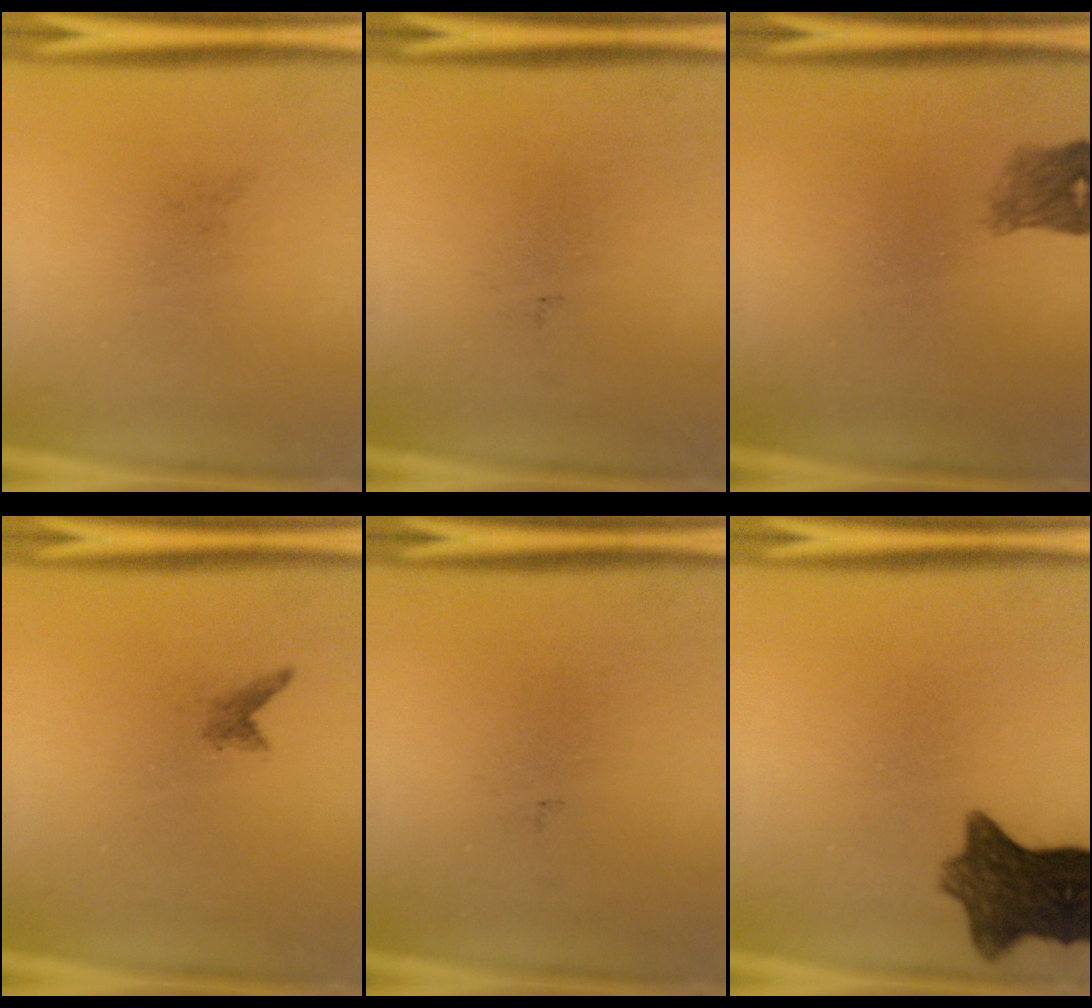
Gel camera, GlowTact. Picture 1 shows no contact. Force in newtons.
{"total": 0.0}
{"total": 2.9}
{"total": 1.0}
{"total": 0.0}
{"total": 9.7}